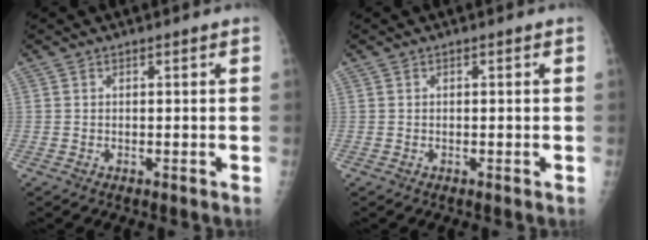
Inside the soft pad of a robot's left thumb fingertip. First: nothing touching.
{"total": 0.0}